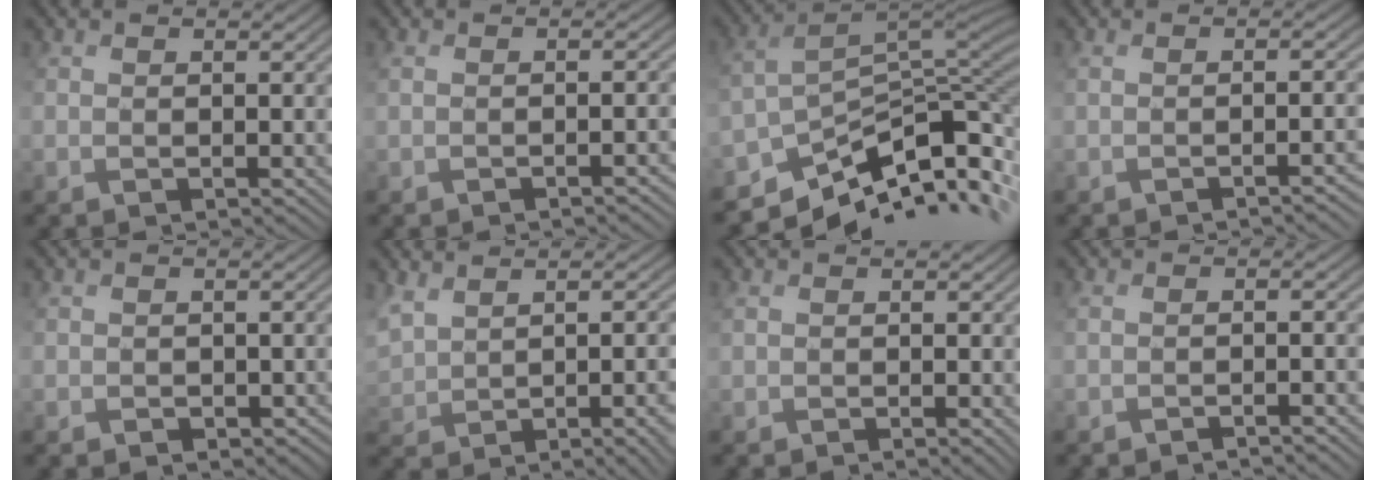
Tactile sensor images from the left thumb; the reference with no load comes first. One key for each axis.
{"total": 1.2, "fx": -0.9, "fy": -0.1, "fz": 0.7, "tx": 0.002, "ty": 0.012, "tz": -0.017}
{"total": 11.6, "fx": -9.1, "fy": 3.4, "fz": 6.3, "tx": -0.128, "ty": 0.002, "tz": -0.151}
{"total": 2.2, "fx": -1.3, "fy": 0.2, "fz": 1.7, "tx": -0.005, "ty": 0.015, "tz": -0.024}
{"total": 1.4, "fx": -0.7, "fy": 1.2, "fz": -0.1, "tx": 0.007, "ty": -0.003, "tz": -0.014}
{"total": 7.4, "fx": 1.2, "fy": 3.7, "fz": 6.3, "tx": -0.115, "ty": -0.002, "tz": 0.045}
{"total": 0.7, "fx": -0.4, "fy": -0.1, "fz": 0.6, "tx": -0.005, "ty": 0.005, "tz": -0.004}
{"total": 1.6, "fx": -1.5, "fy": -0.3, "fz": 0.6, "tx": -0.002, "ty": 0.012, "tz": -0.030}